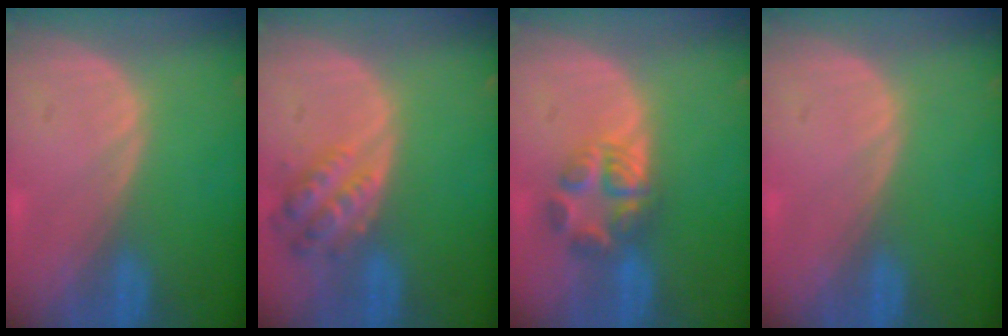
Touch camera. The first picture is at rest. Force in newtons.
{"total": 6.0, "press": 5.5, "slide": 2.4}
{"total": 5.6, "press": 5.5, "slide": 1.0}
{"total": 0.0}